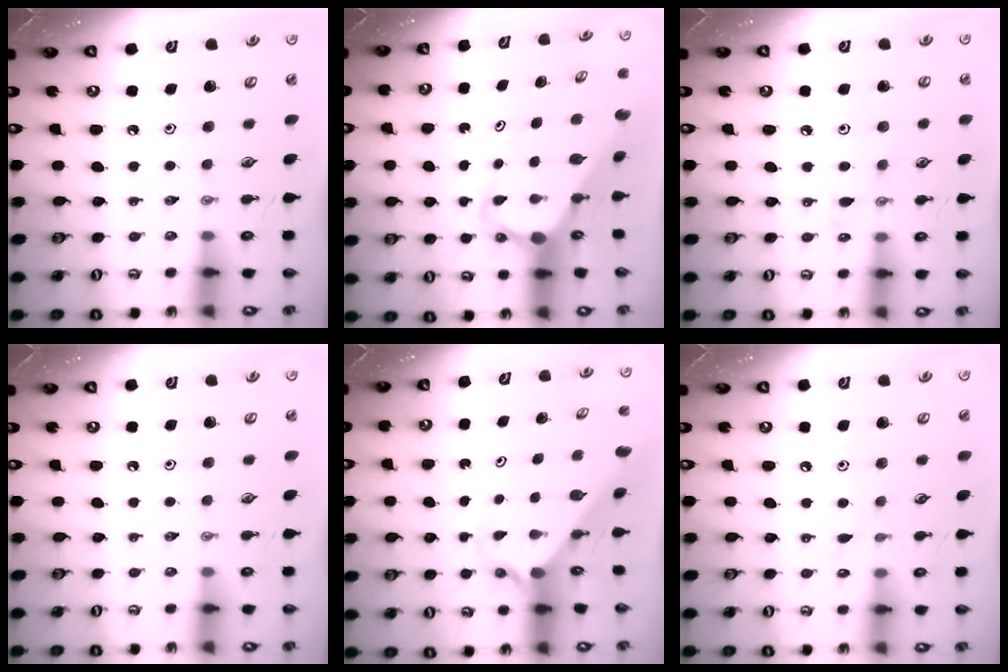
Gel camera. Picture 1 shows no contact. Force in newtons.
{"total": 3.9, "press": 3.8, "slide": 0.4}
{"total": 4.9, "press": 4.9, "slide": 0.5}
{"total": 0.0}
{"total": 2.1, "press": 2.1, "slide": 0.1}
{"total": 4.3, "press": 4.2, "slide": 0.6}